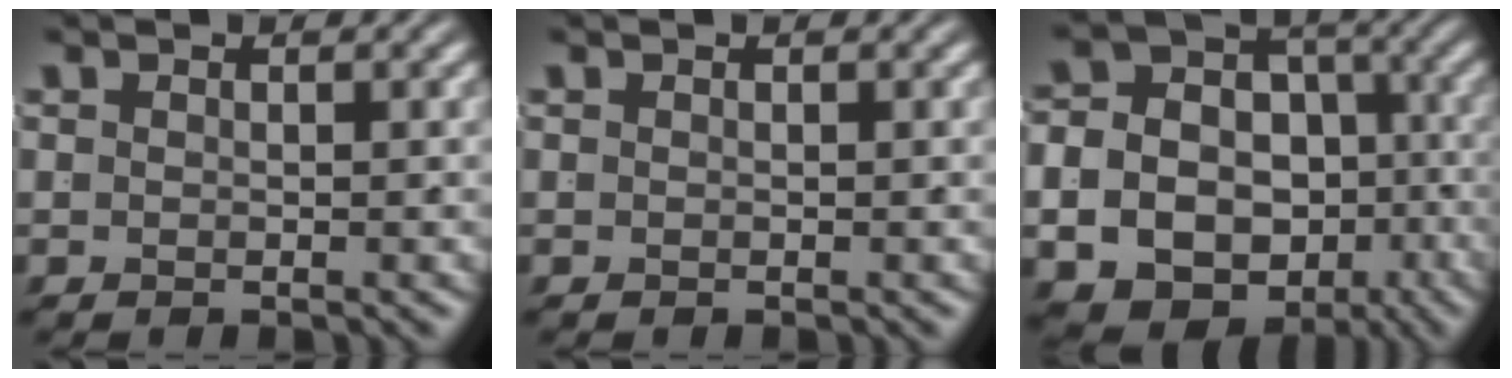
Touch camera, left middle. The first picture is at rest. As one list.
[{"total": 0.0}, {"total": 16.9, "force": [-6.3, 14.3, 6.6], "torque": [-0.139, -0.067, -0.099]}]